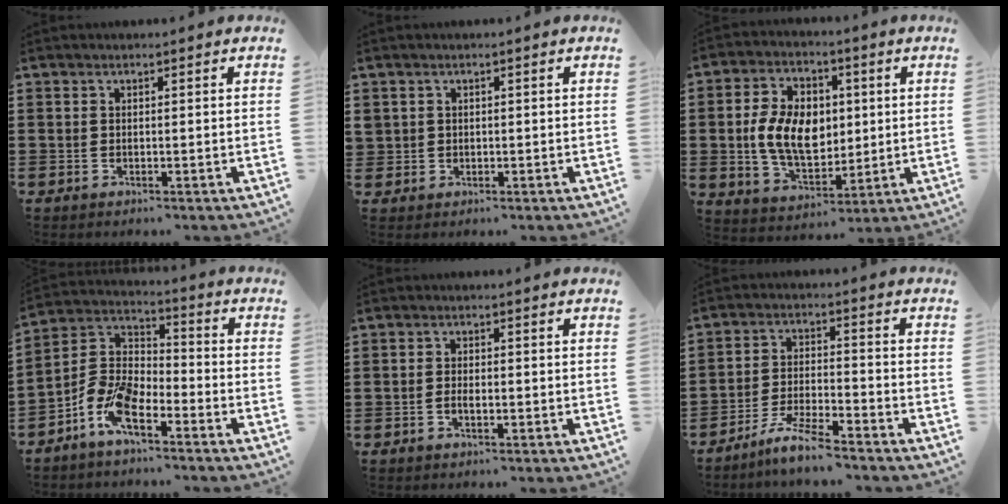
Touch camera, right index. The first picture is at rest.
{"total": 1.1, "force": [0.1, 1.1, -0.1], "torque": [-0.003, 0.006, 0.001]}
{"total": 10.0, "force": [0.3, 6.9, 7.3], "torque": [-0.157, 0.014, 0.004]}
{"total": 9.4, "force": [-6.2, 3.5, 6.2], "torque": [-0.159, -0.009, -0.127]}
{"total": 1.6, "force": [-0.7, 0.5, 1.3], "torque": [-0.025, 0.000, -0.014]}
{"total": 6.2, "force": [-5.5, 0.1, 2.7], "torque": [-0.066, -0.008, -0.109]}